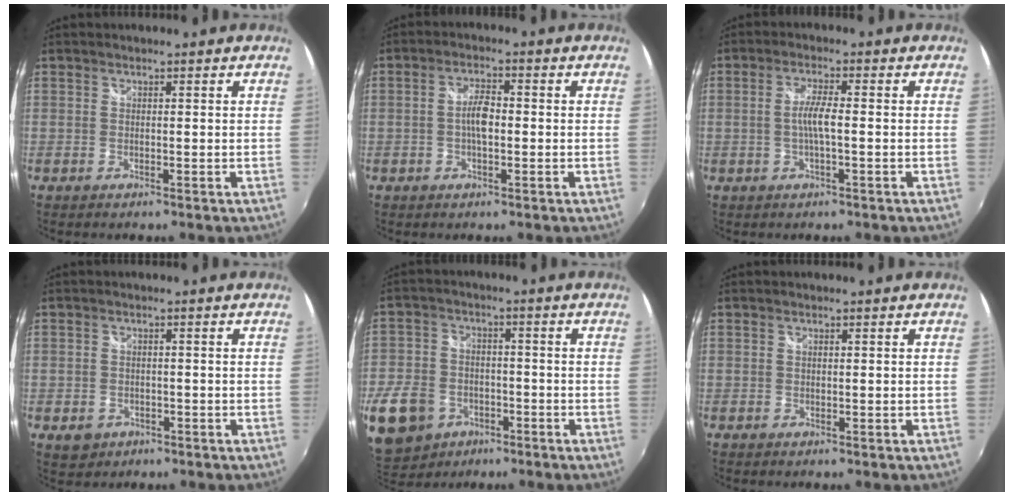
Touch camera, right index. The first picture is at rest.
{"total": 4.0, "force": [-0.5, 1.4, 3.7], "torque": [-0.072, 0.006, -0.011]}
{"total": 3.9, "force": [-0.6, 0.3, 3.8], "torque": [-0.074, 0.001, -0.010]}
{"total": 4.0, "force": [-1.7, 3.3, 1.4], "torque": [-0.034, -0.003, -0.020]}
{"total": 16.5, "force": [-7.8, 12.3, 7.8], "torque": [-0.214, -0.003, -0.126]}
{"total": 0.0}